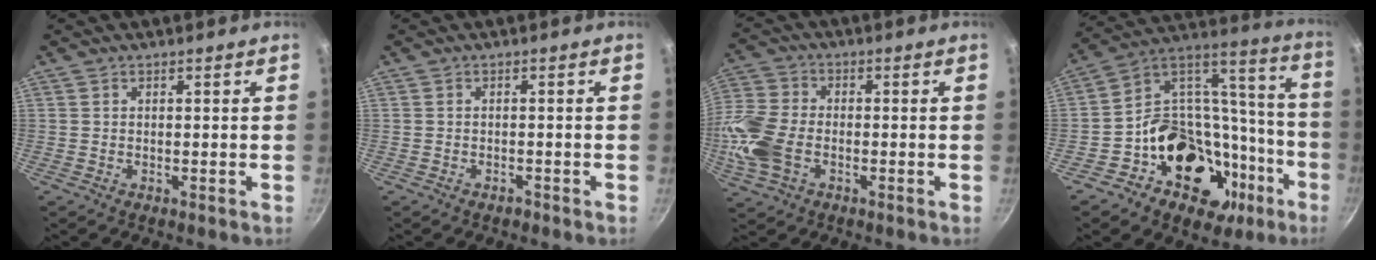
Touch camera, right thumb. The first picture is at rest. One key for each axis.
{"total": 0.8, "fx": -0.7, "fy": 0.3, "fz": 0.1, "tx": -0.003, "ty": 0.009, "tz": -0.009}
{"total": 13.2, "fx": -3.3, "fy": 9.0, "fz": 9.1, "tx": -0.199, "ty": 0.019, "tz": -0.079}
{"total": 27.0, "fx": -11.4, "fy": 19.4, "fz": 14.9, "tx": -0.188, "ty": 0.103, "tz": -0.164}